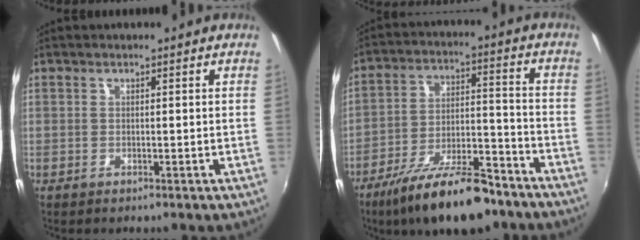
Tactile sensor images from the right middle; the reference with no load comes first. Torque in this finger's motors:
{"motor_torque": [0.82, -1.31, 0.31, 0.04]}